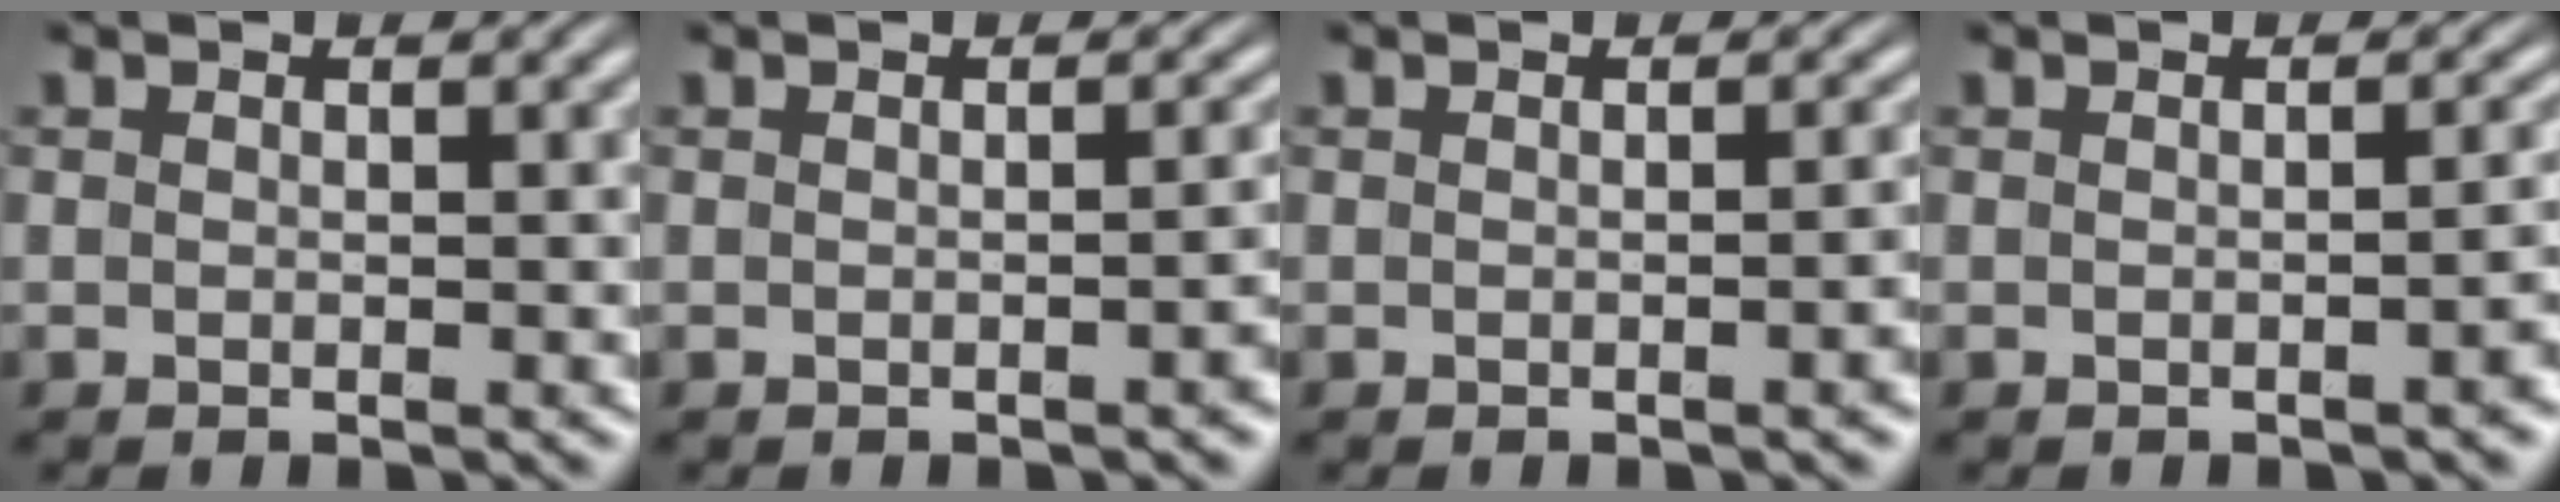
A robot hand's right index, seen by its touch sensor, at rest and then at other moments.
{"total": 1.3, "force": [-0.9, 0.0, 0.9], "torque": [-0.011, 0.010, -0.015]}
{"total": 1.1, "force": [-0.6, -0.1, 0.8], "torque": [-0.011, 0.010, -0.012]}
{"total": 1.7, "force": [-1.1, 0.1, 1.2], "torque": [-0.016, 0.010, -0.018]}